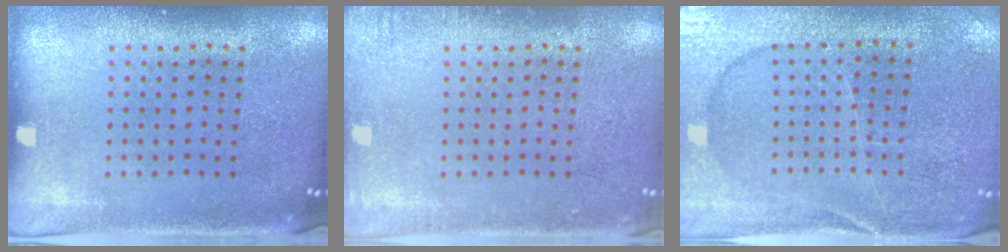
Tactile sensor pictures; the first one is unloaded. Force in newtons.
{"total": 1.3, "press": 1.2, "slide": 0.2}
{"total": 1.5, "press": 1.5, "slide": 0.2}